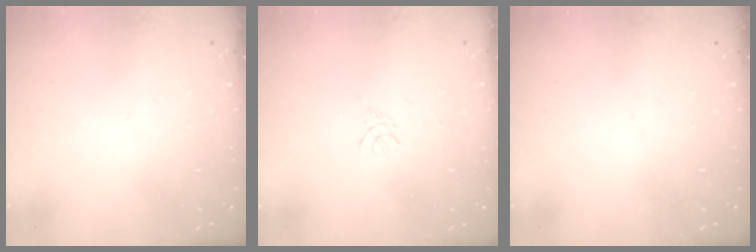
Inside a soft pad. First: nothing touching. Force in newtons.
{"total": 3.0, "press": 2.9, "slide": 0.6}
{"total": 0.0}